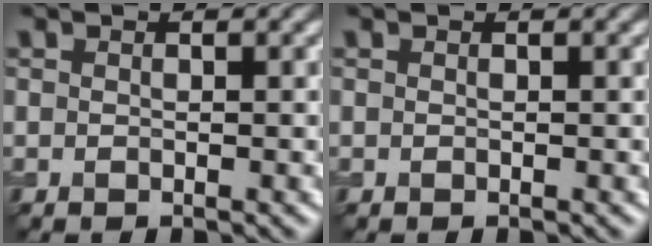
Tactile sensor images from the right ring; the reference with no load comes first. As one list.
[{"total": 0.0}]